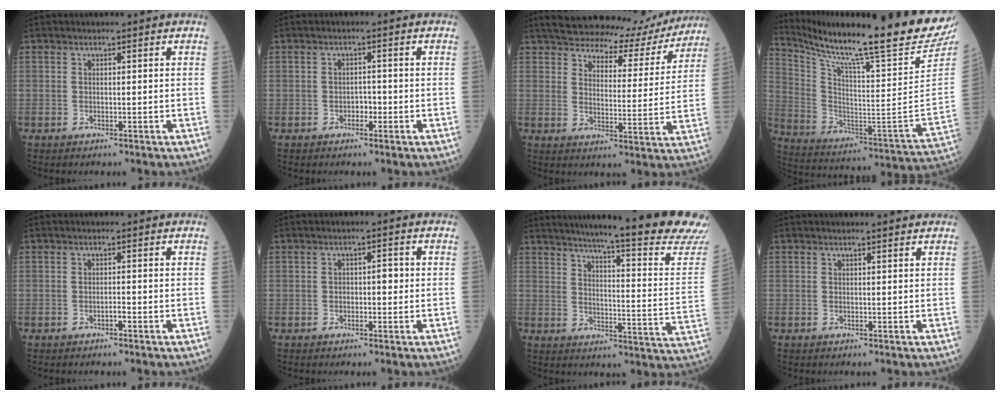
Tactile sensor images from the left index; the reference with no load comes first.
{"total": 1.7, "force": [-1.1, 0.9, 0.8], "torque": [-0.010, 0.000, -0.021]}
{"total": 18.2, "force": [16.4, 5.5, 5.5], "torque": [-0.069, -0.005, 0.202]}
{"total": 25.8, "force": [22.7, -1.0, 12.3], "torque": [-0.224, -0.113, 0.335]}
{"total": 1.0, "force": [-0.9, 0.1, 0.4], "torque": [-0.007, -0.004, -0.017]}
{"total": 2.2, "force": [-0.5, 1.2, 1.8], "torque": [-0.025, 0.007, -0.010]}
{"total": 26.1, "force": [23.3, -1.1, 11.8], "torque": [-0.179, -0.111, 0.281]}
{"total": 1.3, "force": [1.2, 0.0, 0.4], "torque": [-0.010, -0.002, 0.012]}